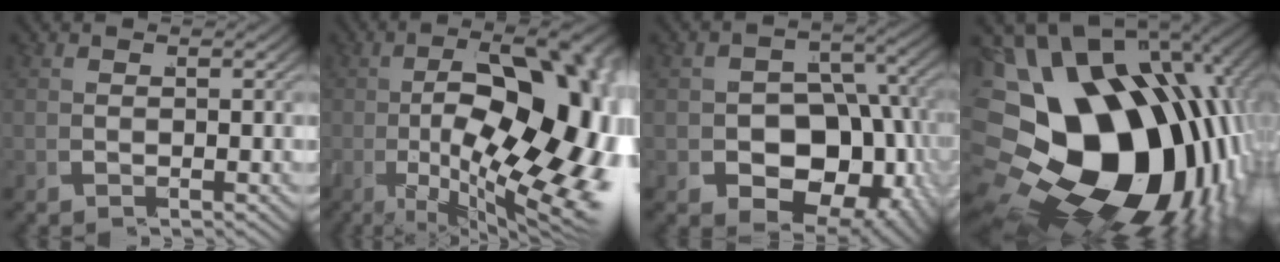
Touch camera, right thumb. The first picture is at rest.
{"total": 23.4, "force": [-2.7, 13.0, 19.3], "torque": [-0.309, -0.060, 0.004]}
{"total": 14.4, "force": [-2.6, 10.7, 9.2], "torque": [-0.184, -0.069, -0.009]}
{"total": 31.1, "force": [-3.3, 21.6, 22.1], "torque": [-0.400, -0.066, -0.023]}